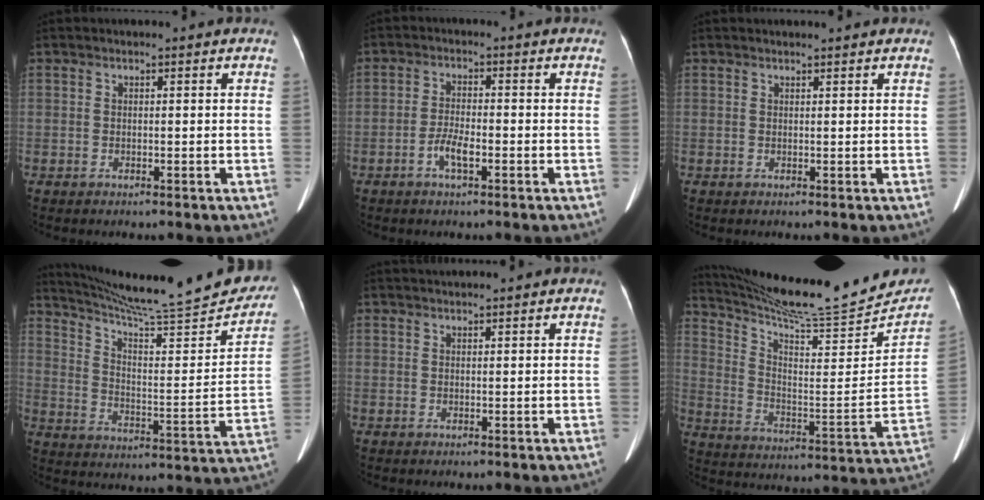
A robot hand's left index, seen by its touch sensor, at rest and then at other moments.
{"total": 3.3, "force": [-1.6, 0.7, 2.8], "torque": [-0.057, 0.001, -0.033]}
{"total": 2.4, "force": [2.3, 0.1, 0.7], "torque": [-0.009, 0.015, 0.028]}
{"total": 26.7, "force": [24.3, 2.1, 10.9], "torque": [-0.167, -0.066, 0.323]}
{"total": 2.5, "force": [2.4, -0.3, 0.7], "torque": [-0.006, 0.027, 0.042]}
{"total": 21.3, "force": [19.9, 0.9, 7.6], "torque": [-0.131, -0.065, 0.294]}